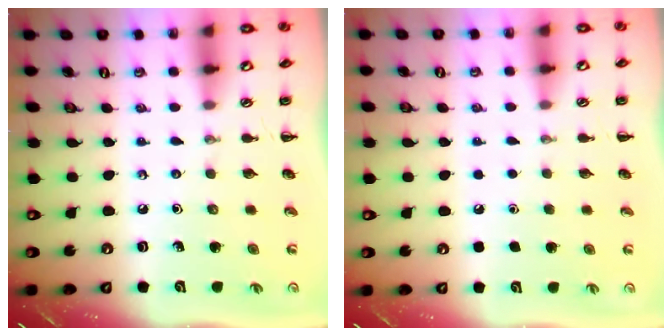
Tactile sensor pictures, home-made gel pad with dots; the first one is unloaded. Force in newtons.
{"total": 1.7, "press": 1.7, "slide": 0.1}